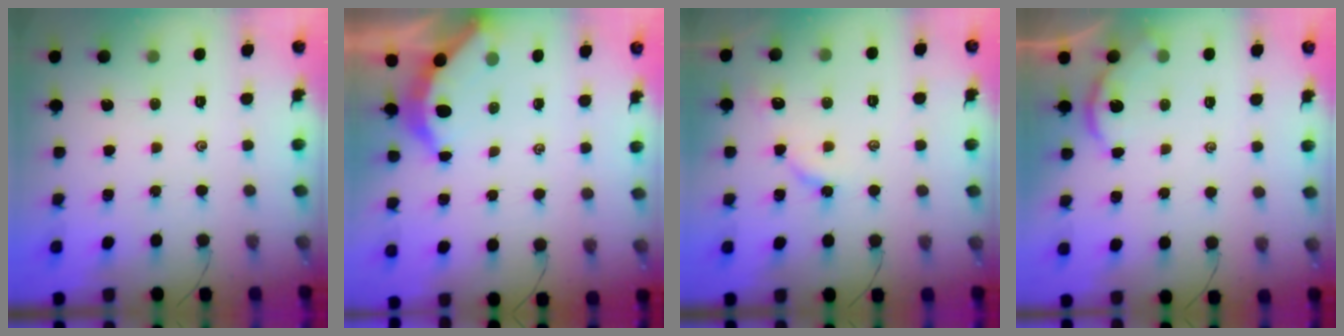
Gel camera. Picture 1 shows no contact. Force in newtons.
{"total": 3.7, "press": 3.6, "slide": 0.4}
{"total": 4.6, "press": 4.6, "slide": 0.5}
{"total": 2.9, "press": 2.9, "slide": 0.2}